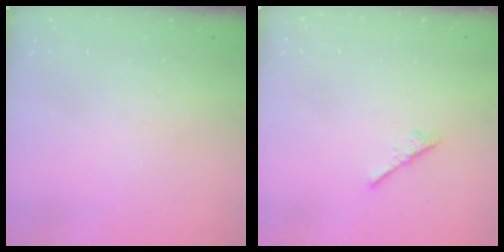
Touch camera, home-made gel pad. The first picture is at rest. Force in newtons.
{"total": 2.6, "press": 2.5, "slide": 0.5}